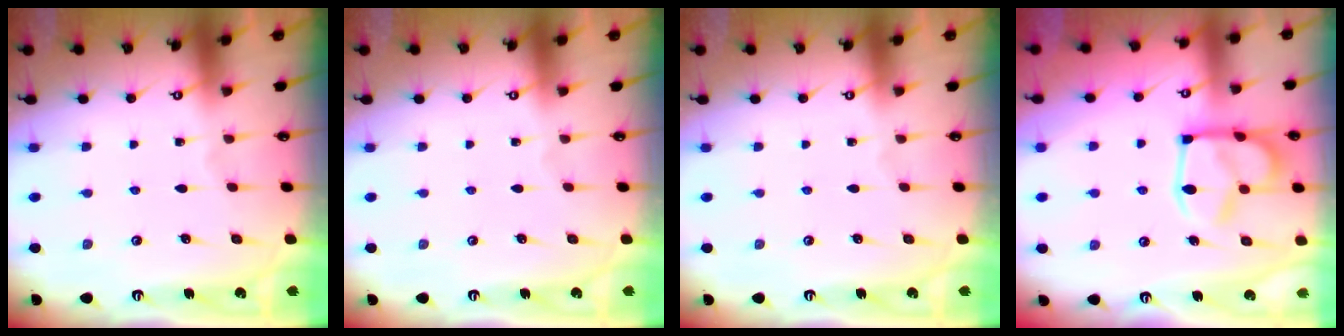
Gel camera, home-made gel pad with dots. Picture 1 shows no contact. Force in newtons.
{"total": 0.0}
{"total": 0.0}
{"total": 15.6, "press": 15.5, "slide": 1.3}